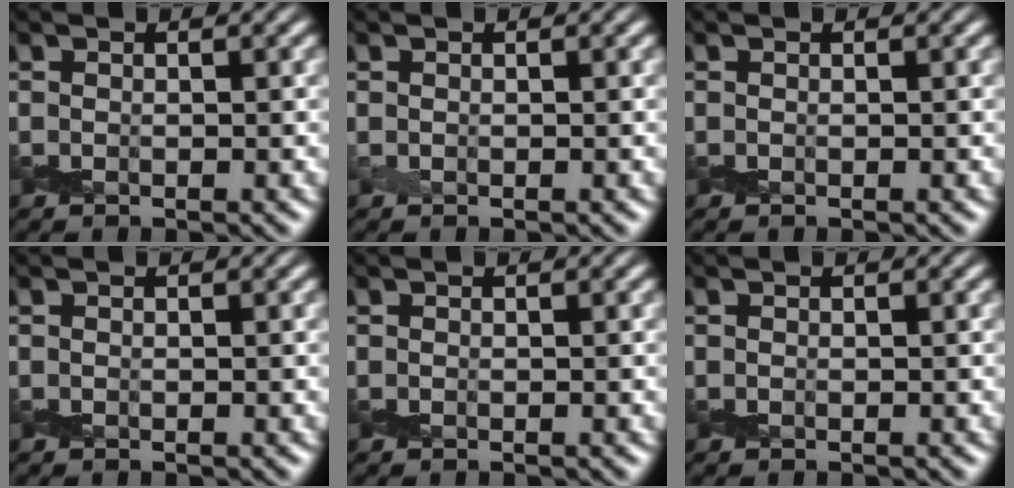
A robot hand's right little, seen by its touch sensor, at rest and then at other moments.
{"total": 0.0}
{"total": 0.0}
{"total": 0.0}
{"total": 0.0}
{"total": 0.0}